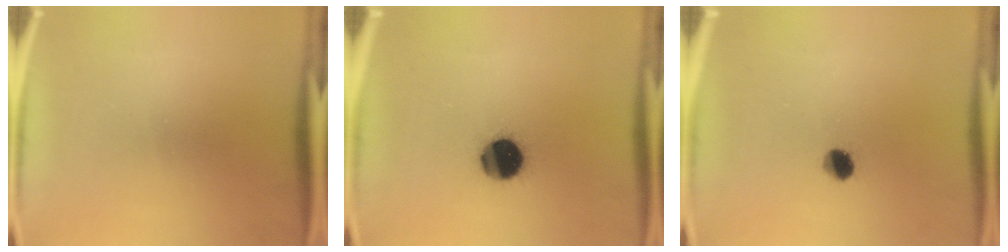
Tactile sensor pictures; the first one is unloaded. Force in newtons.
{"total": 13.0}
{"total": 4.0}